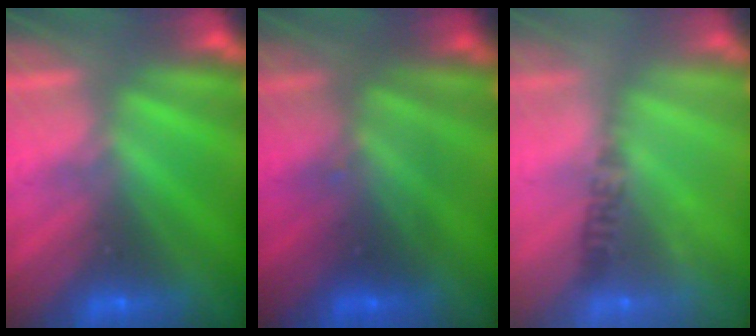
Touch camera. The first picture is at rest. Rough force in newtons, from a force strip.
{"total": 2.4}
{"total": 2.4}